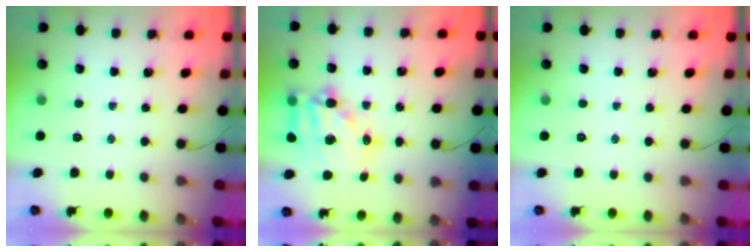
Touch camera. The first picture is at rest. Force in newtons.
{"total": 16.9, "press": 16.5, "slide": 3.5}
{"total": 0.0}